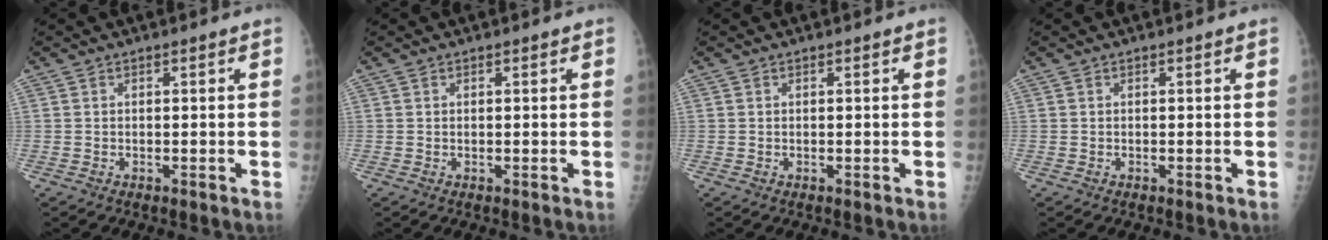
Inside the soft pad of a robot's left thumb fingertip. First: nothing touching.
{"total": 0.0}
{"total": 0.0}
{"total": 0.0}